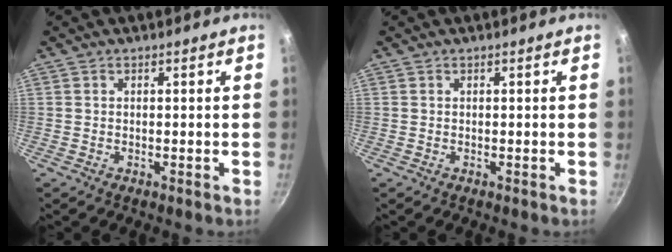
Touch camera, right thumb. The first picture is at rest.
{"total": 0.0}